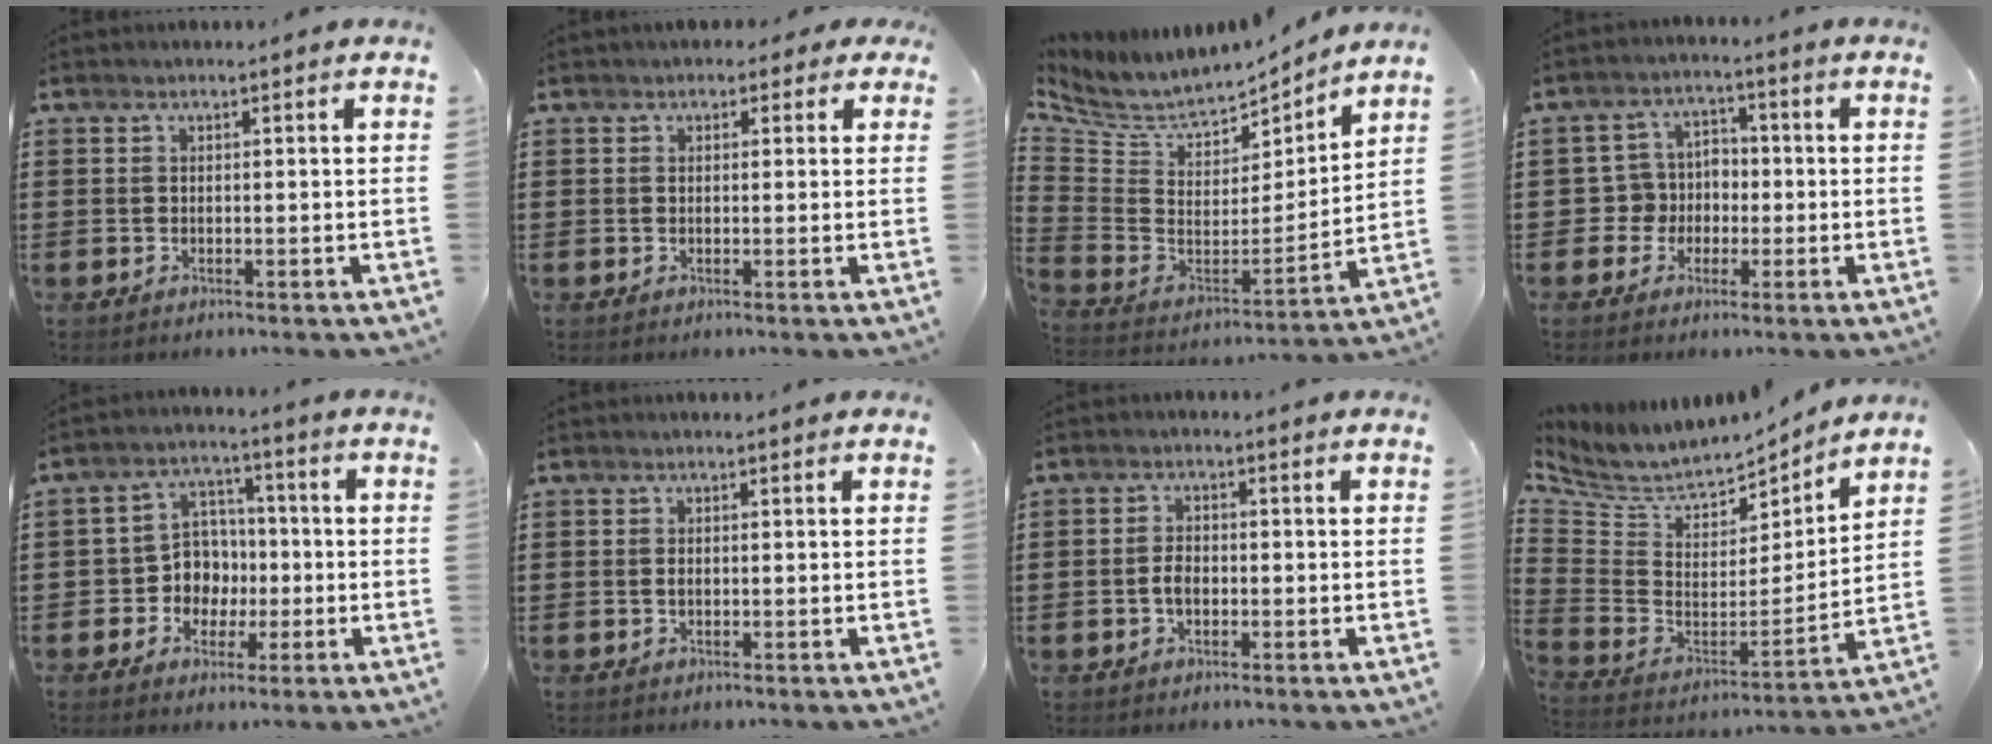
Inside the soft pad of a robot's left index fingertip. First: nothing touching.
{"total": 1.4, "force": [0.4, 1.3, 0.5], "torque": [-0.008, 0.007, 0.003]}
{"total": 6.2, "force": [5.7, 1.9, 1.8], "torque": [-0.070, -0.050, 0.096]}
{"total": 4.7, "force": [-1.1, 4.5, 1.0], "torque": [-0.039, 0.013, -0.024]}
{"total": 6.5, "force": [-0.8, 6.1, 1.9], "torque": [-0.064, 0.012, -0.017]}
{"total": 0.7, "force": [-0.1, 0.4, 0.5], "torque": [-0.013, -0.002, -0.002]}
{"total": 2.5, "force": [-0.6, 1.5, 1.9], "torque": [-0.053, -0.001, -0.016]}
{"total": 6.2, "force": [5.6, 2.0, 1.8], "torque": [-0.070, -0.049, 0.095]}